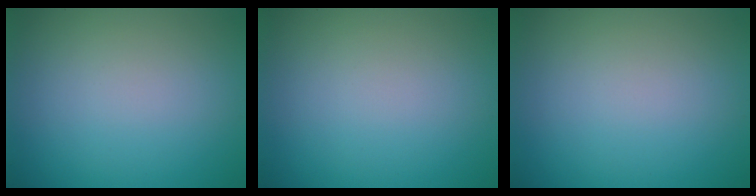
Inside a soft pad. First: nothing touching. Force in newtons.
{"total": 0.0}
{"total": 0.0}